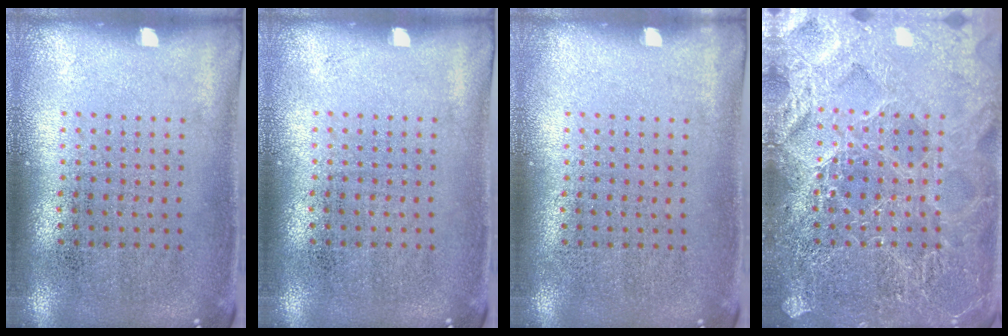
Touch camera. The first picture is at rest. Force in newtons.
{"total": 0.0}
{"total": 0.0}
{"total": 6.4, "press": 6.4, "slide": 0.8}